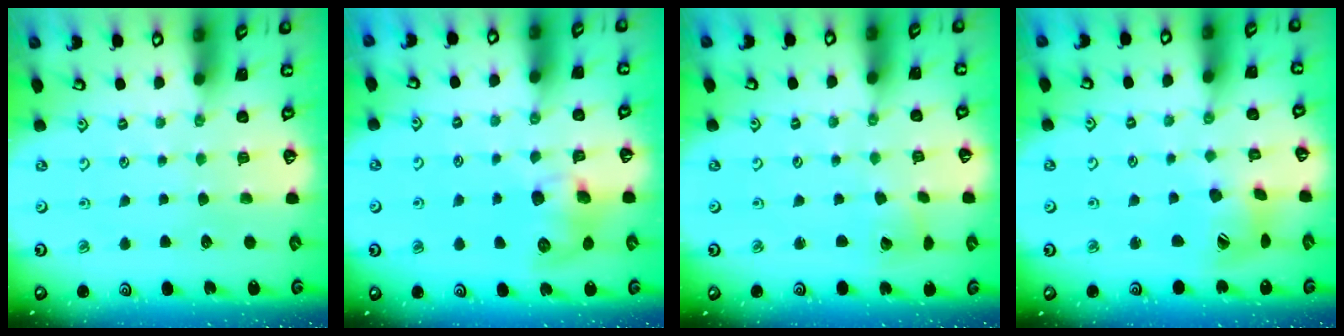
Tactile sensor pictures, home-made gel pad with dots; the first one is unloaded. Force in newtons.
{"total": 10.7, "press": 10.7, "slide": 0.8}
{"total": 2.1, "press": 2.1, "slide": 0.3}
{"total": 12.3, "press": 12.2, "slide": 1.1}